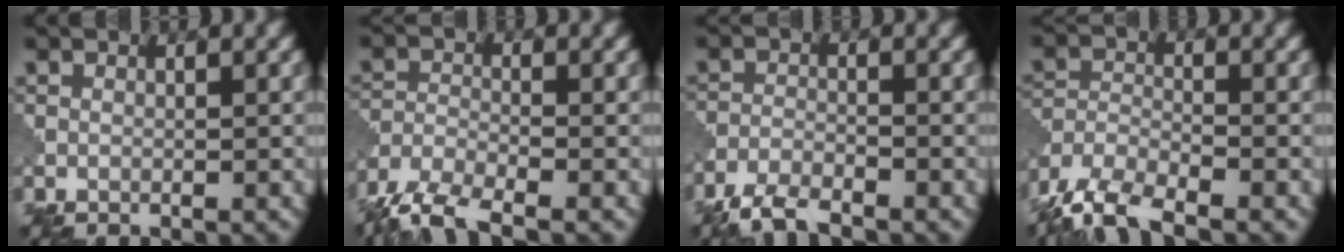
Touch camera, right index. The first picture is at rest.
{"total": 5.9, "force": [-4.7, 1.4, 3.2], "torque": [-0.065, -0.013, -0.100]}
{"total": 3.9, "force": [-3.5, 0.8, 1.7], "torque": [-0.035, -0.007, -0.077]}
{"total": 6.7, "force": [-5.3, 2.0, 3.6], "torque": [-0.071, -0.010, -0.110]}